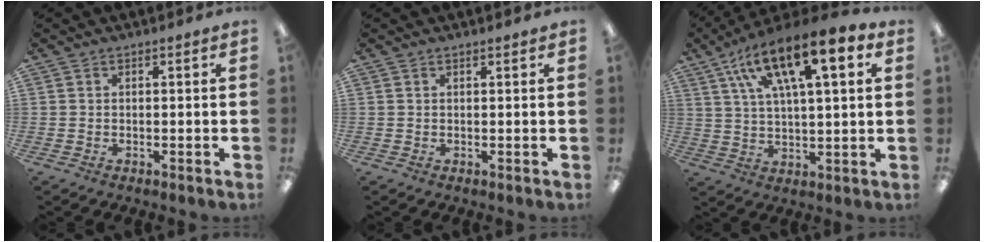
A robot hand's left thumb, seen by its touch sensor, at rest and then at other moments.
{"total": 0.5, "force": [0.5, 0.1, 0.1], "torque": [0.004, -0.002, 0.007]}
{"total": 17.8, "force": [9.8, 6.0, 13.6], "torque": [-0.239, -0.037, 0.161]}